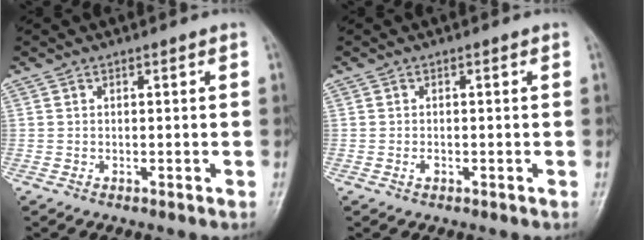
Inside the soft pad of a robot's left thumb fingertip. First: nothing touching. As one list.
[{"total": 0.9, "force": [-0.3, 0.5, 0.6], "torque": [-0.009, 0.000, -0.006]}]